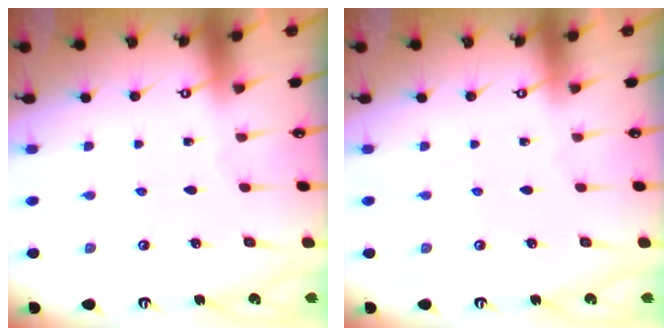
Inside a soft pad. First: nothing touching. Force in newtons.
{"total": 0.0}